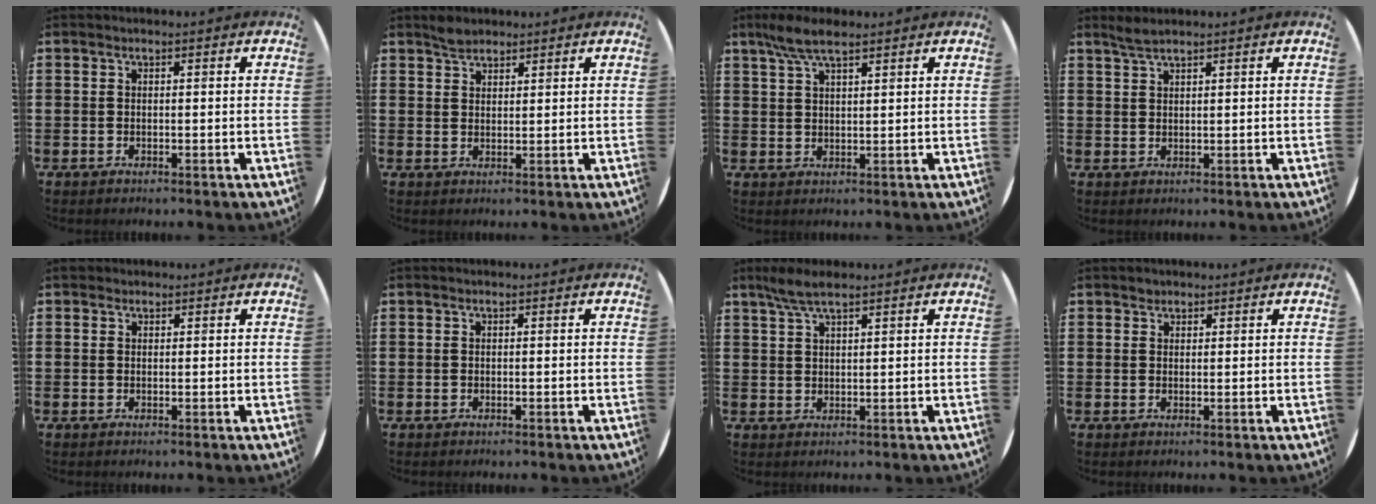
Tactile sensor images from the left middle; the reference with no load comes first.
{"total": 2.1, "force": [1.9, 0.8, 0.2], "torque": [-0.006, 0.003, 0.037]}
{"total": 5.0, "force": [3.7, 1.2, 3.1], "torque": [-0.069, 0.002, 0.066]}
{"total": 1.8, "force": [1.6, 0.0, 0.8], "torque": [-0.017, 0.001, 0.029]}
{"total": 0.9, "force": [0.7, 0.5, 0.0], "torque": [0.007, 0.000, 0.012]}
{"total": 0.0}
{"total": 3.8, "force": [2.8, 0.6, 2.4], "torque": [-0.053, 0.004, 0.050]}
{"total": 1.0, "force": [0.9, 0.4, -0.1], "torque": [0.001, 0.002, 0.017]}